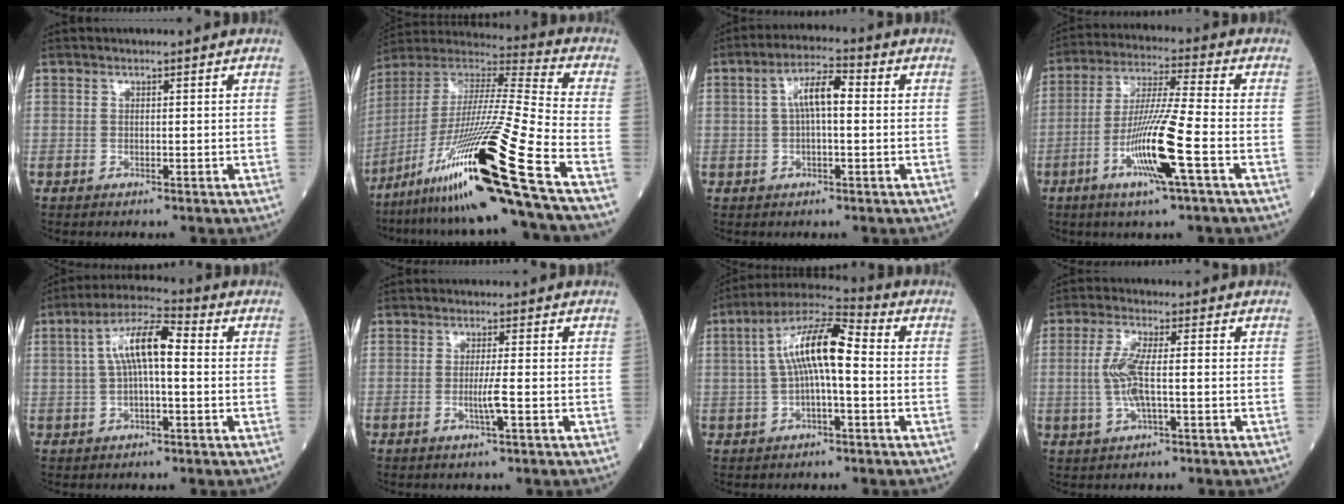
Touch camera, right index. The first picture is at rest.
{"total": 26.5, "force": [-14.1, -1.8, 22.4], "torque": [-0.410, -0.041, -0.260]}
{"total": 6.1, "force": [0.8, 1.7, 5.8], "torque": [-0.110, 0.024, 0.012]}
{"total": 12.3, "force": [-4.4, -0.4, 11.5], "torque": [-0.225, -0.012, -0.087]}
{"total": 8.8, "force": [1.0, 2.3, 8.4], "torque": [-0.160, 0.031, 0.013]}
{"total": 3.0, "force": [-0.8, -0.3, 2.9], "torque": [-0.057, -0.005, -0.017]}
{"total": 11.0, "force": [0.7, 2.5, 10.7], "torque": [-0.206, 0.035, 0.006]}
{"total": 6.5, "force": [-0.5, 1.4, 6.3], "torque": [-0.139, 0.005, -0.012]}